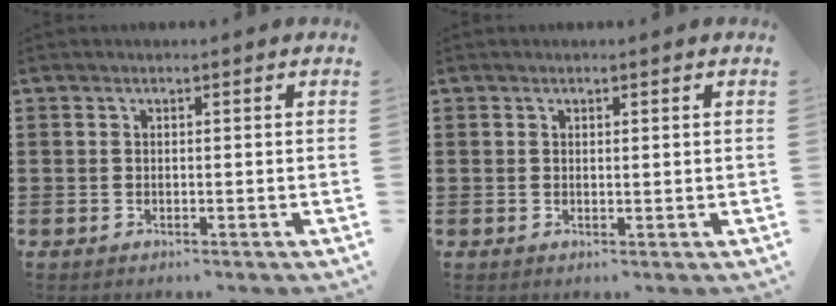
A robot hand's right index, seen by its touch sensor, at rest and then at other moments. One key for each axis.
{"total": 0.5, "fx": 0.3, "fy": 0.1, "fz": 0.4, "tx": -0.009, "ty": 0.001, "tz": 0.006}